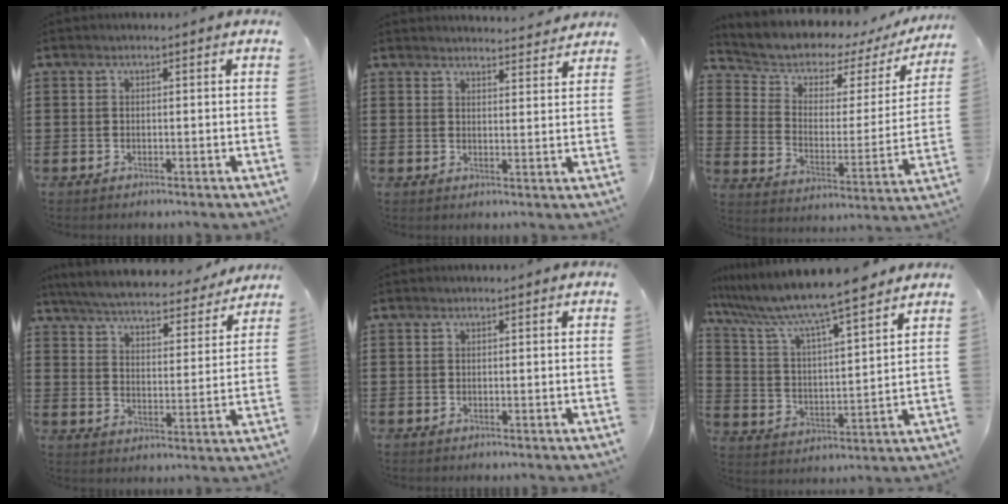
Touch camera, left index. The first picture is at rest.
{"total": 3.2, "force": [3.2, -0.1, 0.2], "torque": [-0.005, -0.018, 0.058]}
{"total": 4.7, "force": [3.9, 2.4, 1.0], "torque": [-0.050, -0.031, 0.063]}
{"total": 5.8, "force": [5.7, 0.0, 1.4], "torque": [-0.055, -0.039, 0.095]}
{"total": 0.0}
{"total": 8.7, "force": [7.8, 0.2, 4.1], "torque": [-0.113, -0.052, 0.127]}